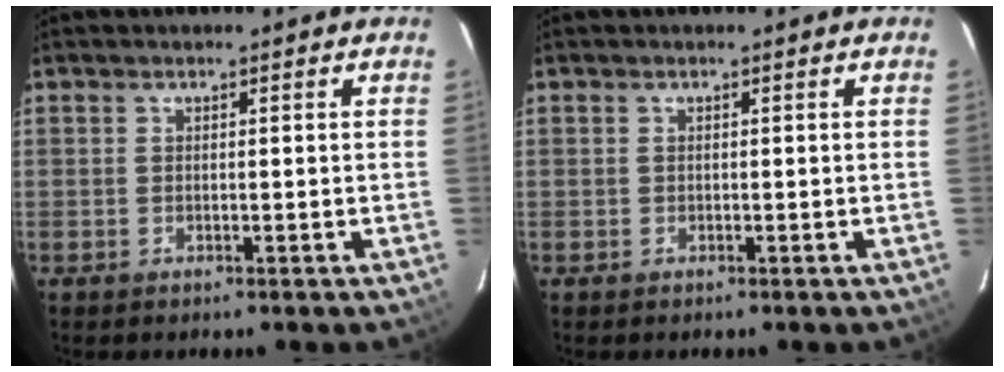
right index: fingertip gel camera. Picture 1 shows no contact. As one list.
[{"total": 0.0}]